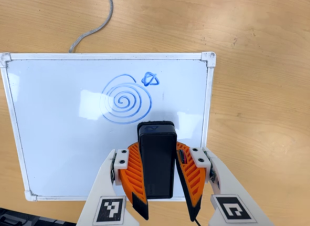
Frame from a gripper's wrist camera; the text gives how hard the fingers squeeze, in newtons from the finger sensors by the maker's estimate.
{"total": 11.4, "left": 9.4, "right": 13.3}